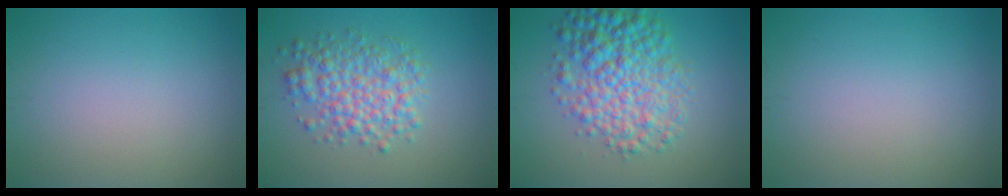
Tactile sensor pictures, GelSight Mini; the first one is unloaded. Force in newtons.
{"total": 4.9, "press": 4.9, "slide": 0.1}
{"total": 7.0, "press": 7.0, "slide": 0.1}
{"total": 0.0}